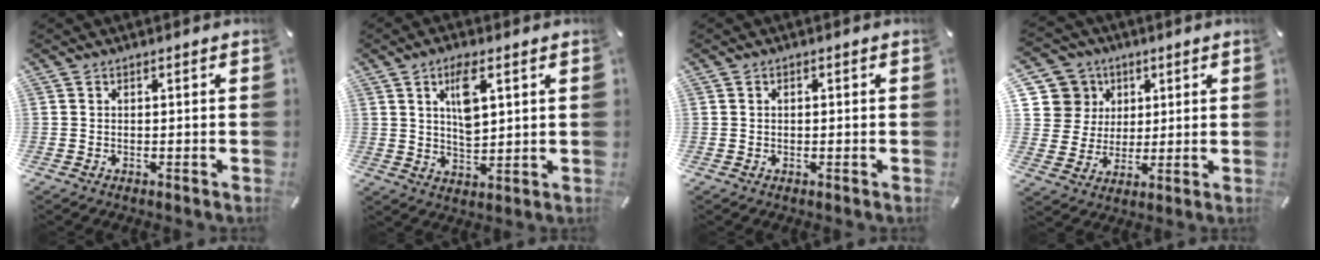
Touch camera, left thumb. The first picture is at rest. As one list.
[{"total": 7.9, "force": [3.4, 3.4, 6.2], "torque": [-0.108, -0.007, 0.056]}, {"total": 0.5, "force": [0.0, 0.4, 0.3], "torque": [-0.008, 0.002, -0.001]}, {"total": 10.7, "force": [4.0, 9.8, 1.3], "torque": [-0.044, -0.024, 0.082]}]